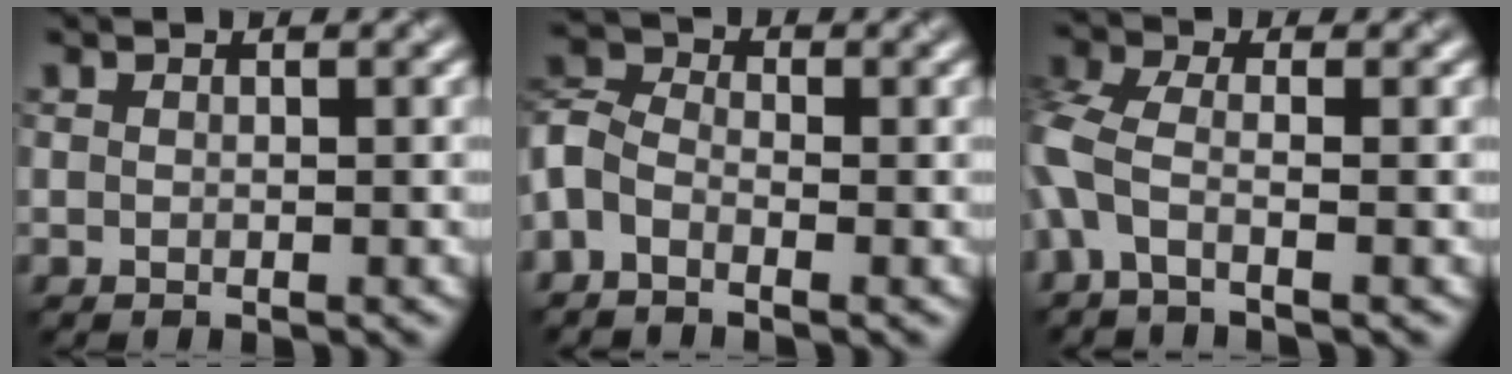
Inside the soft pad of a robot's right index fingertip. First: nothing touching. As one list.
[{"total": 3.9, "force": [-1.6, 2.4, 2.6], "torque": [-0.055, 0.006, -0.044]}, {"total": 3.9, "force": [-1.3, 1.7, 3.2], "torque": [-0.088, 0.001, -0.043]}]